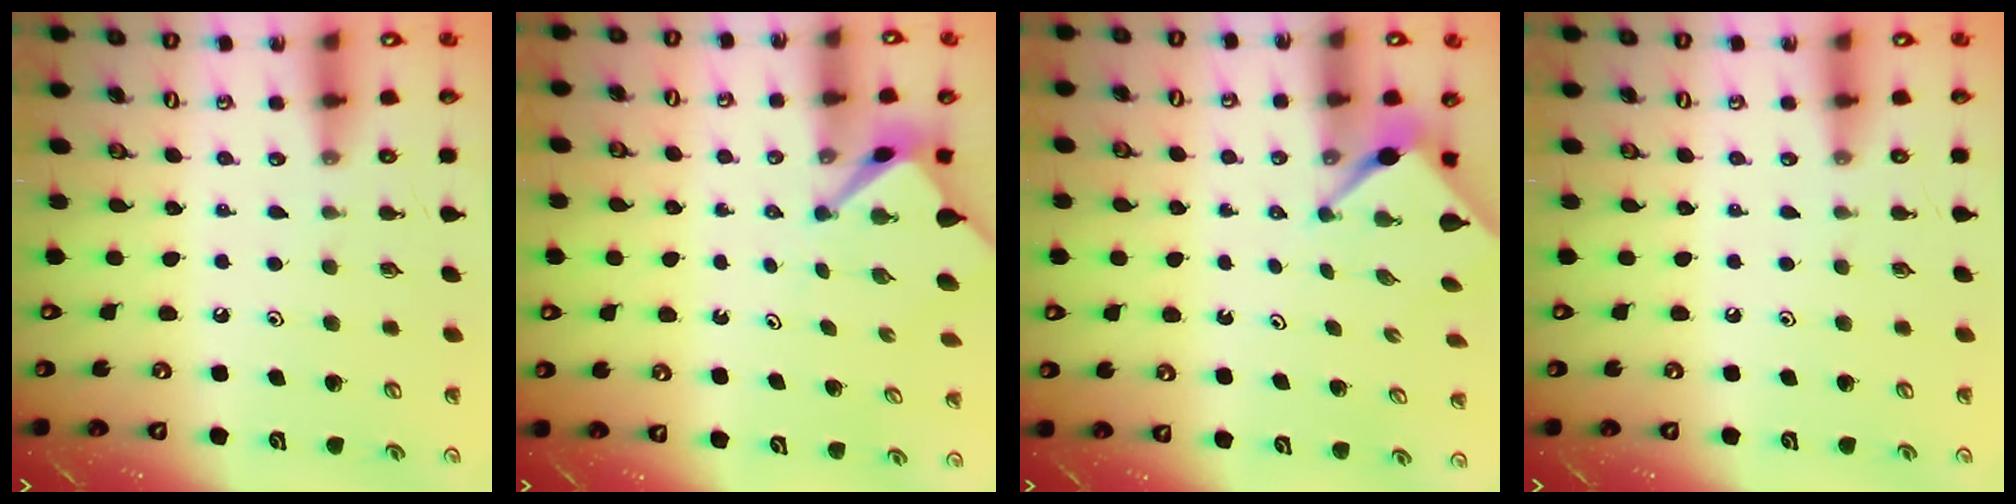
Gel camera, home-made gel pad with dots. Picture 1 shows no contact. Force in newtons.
{"total": 3.2, "press": 3.2, "slide": 0.3}
{"total": 2.7, "press": 2.7, "slide": 0.0}
{"total": 0.0}